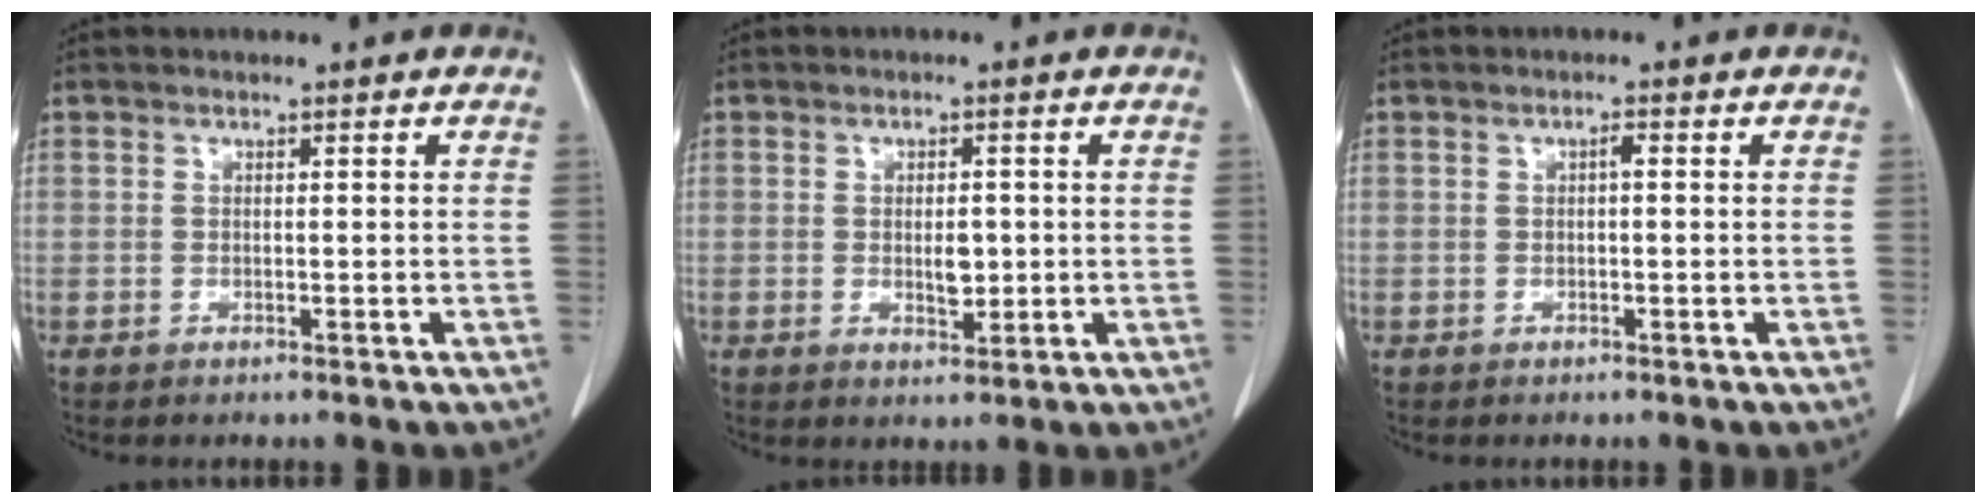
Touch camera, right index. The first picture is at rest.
{"total": 3.2, "force": [-0.1, 1.5, 2.9], "torque": [-0.047, -0.002, 0.003]}
{"total": 1.0, "force": [0.1, 0.2, 0.9], "torque": [-0.015, 0.004, -0.001]}